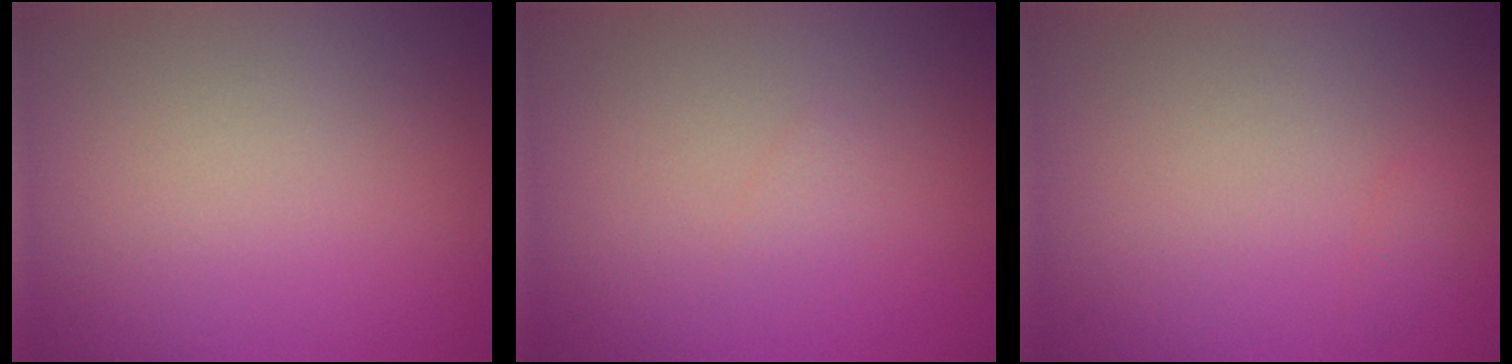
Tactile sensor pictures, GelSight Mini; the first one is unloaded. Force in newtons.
{"total": 0.7, "press": 0.7, "slide": 0.1}
{"total": 0.6, "press": 0.6, "slide": 0.0}